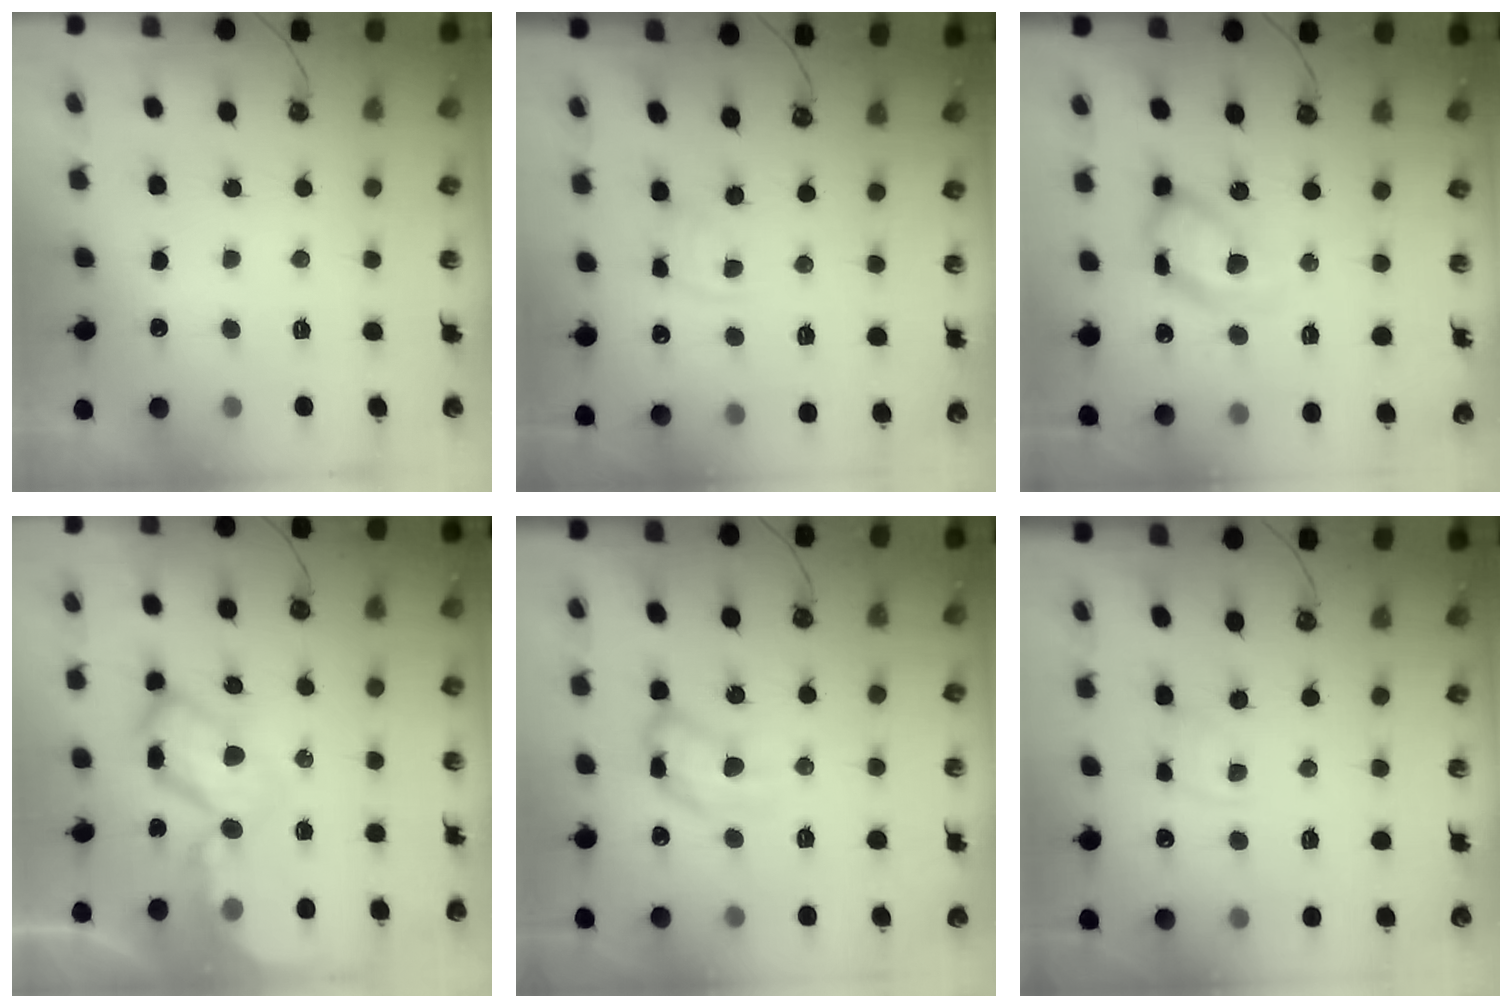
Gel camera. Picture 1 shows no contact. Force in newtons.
{"total": 3.7, "press": 3.7, "slide": 0.5}
{"total": 15.9, "press": 15.9, "slide": 1.1}
{"total": 14.7, "press": 14.6, "slide": 1.5}
{"total": 12.5, "press": 12.5, "slide": 0.5}
{"total": 2.1, "press": 2.1, "slide": 0.3}